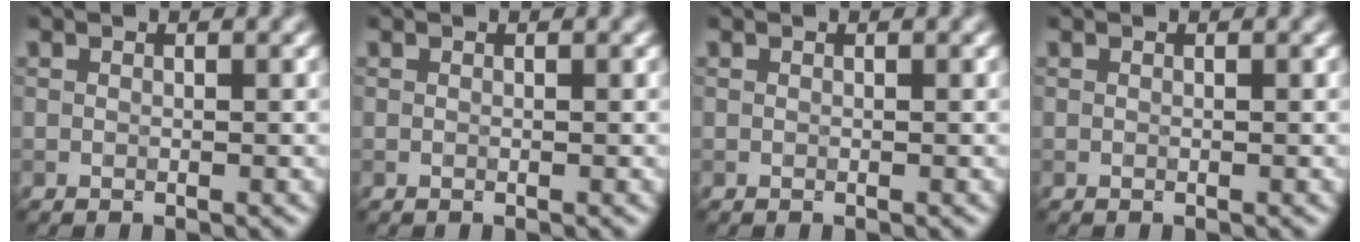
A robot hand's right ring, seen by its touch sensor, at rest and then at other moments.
{"total": 0.0}
{"total": 0.0}
{"total": 0.0}